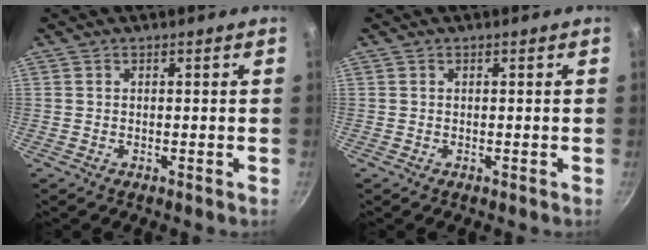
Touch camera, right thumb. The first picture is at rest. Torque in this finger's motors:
{"motor_torque": [-0.46, 0.18, 0.18, 0.01, 0.00]}